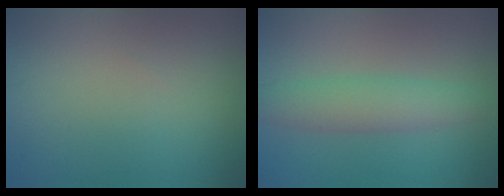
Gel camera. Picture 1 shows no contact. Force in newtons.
{"total": 3.4, "press": 3.4, "slide": 0.1}